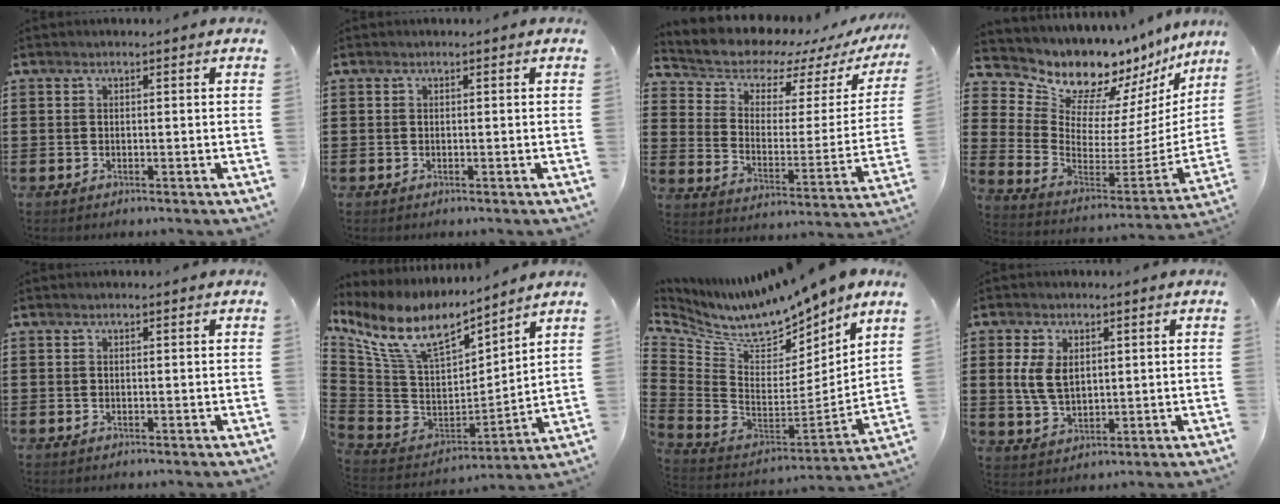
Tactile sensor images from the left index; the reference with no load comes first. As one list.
[{"total": 0.0}, {"total": 7.0, "force": [6.4, 2.4, 1.3], "torque": [-0.061, -0.052, 0.111]}, {"total": 10.5, "force": [9.4, 4.2, 2.0], "torque": [-0.073, -0.088, 0.163]}, {"total": 0.0}, {"total": 10.8, "force": [7.5, 4.1, 6.6], "torque": [-0.164, -0.047, 0.131]}, {"total": 8.7, "force": [8.0, 1.7, 2.9], "torque": [-0.093, -0.074, 0.137]}, {"total": 5.6, "force": [1.2, 3.5, 4.2], "torque": [-0.105, 0.006, 0.018]}]